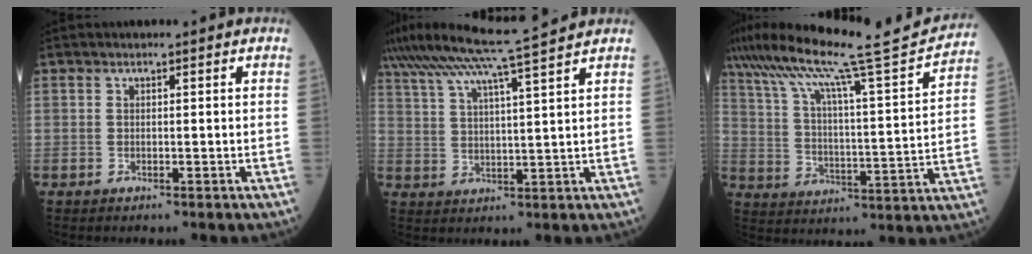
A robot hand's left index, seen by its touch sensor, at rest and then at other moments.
{"total": 13.6, "force": [11.5, -1.9, 7.0], "torque": [-0.130, 0.004, 0.174]}
{"total": 22.9, "force": [19.6, -0.6, 11.8], "torque": [-0.211, -0.011, 0.288]}